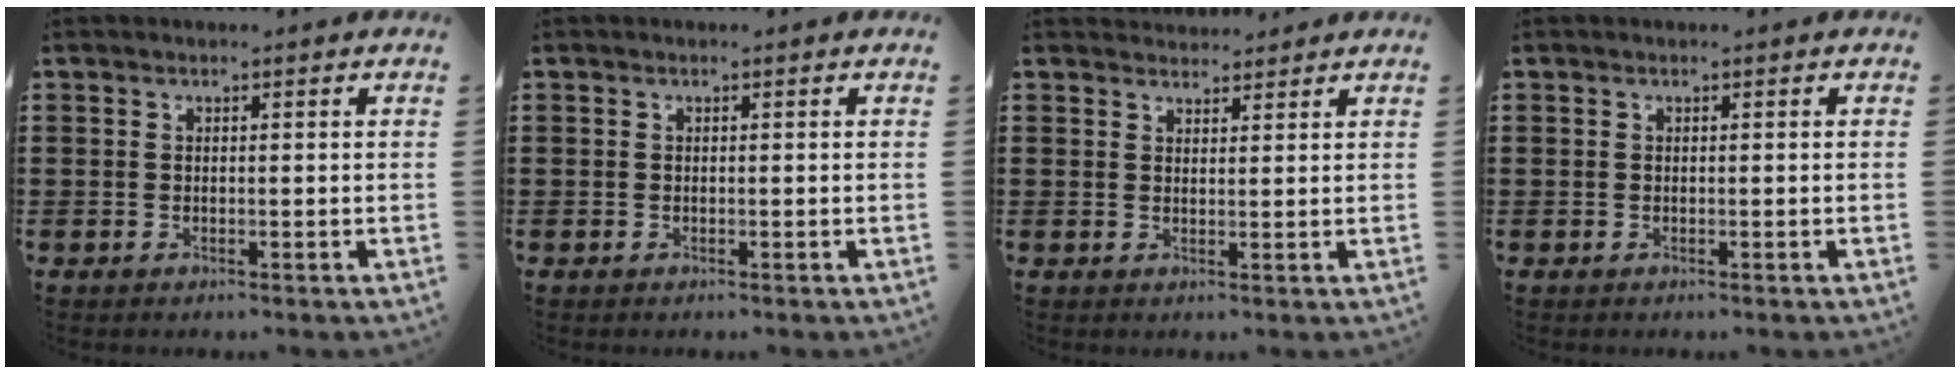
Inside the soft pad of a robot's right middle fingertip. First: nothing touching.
{"total": 0.0}
{"total": 2.2, "force": [2.1, 0.3, -0.4], "torque": [0.008, -0.005, 0.040]}
{"total": 0.0}